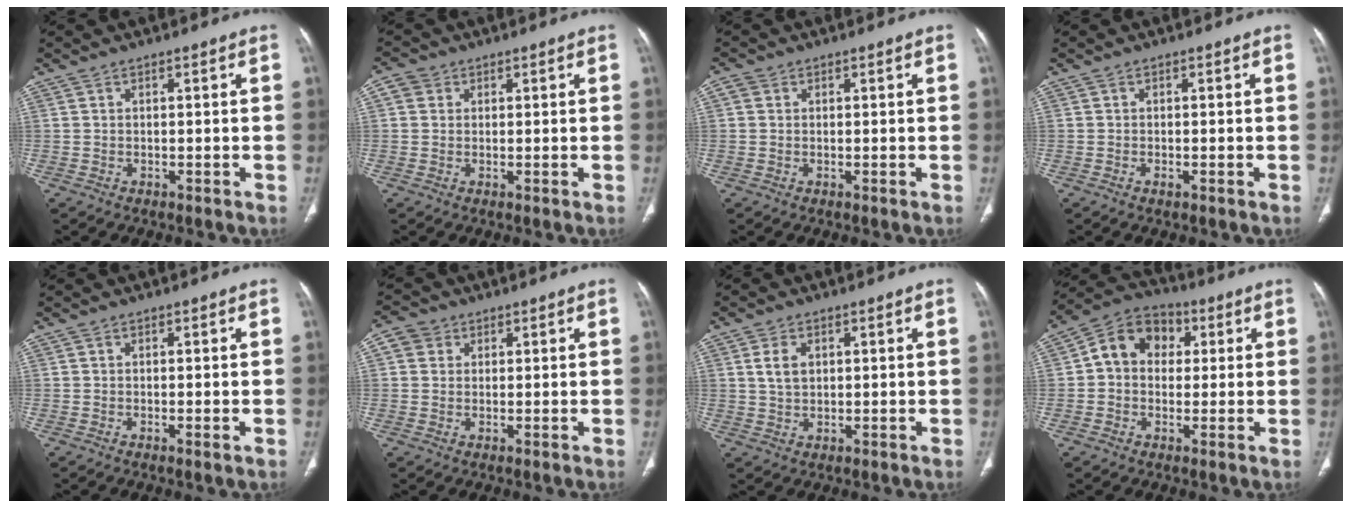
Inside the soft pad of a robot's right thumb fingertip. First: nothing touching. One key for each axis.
{"total": 2.9, "fx": 0.9, "fy": 2.6, "fz": 0.9, "tx": -0.007, "ty": 0.004, "tz": 0.014}
{"total": 1.6, "fx": 0.5, "fy": 1.4, "fz": 0.6, "tx": -0.006, "ty": 0.004, "tz": 0.005}
{"total": 0.7, "fx": -0.3, "fy": 0.1, "fz": 0.6, "tx": -0.012, "ty": -0.001, "tz": -0.007}
{"total": 1.0, "fx": -0.2, "fy": 0.0, "fz": 0.9, "tx": -0.020, "ty": -0.004, "tz": -0.004}
{"total": 3.7, "fx": 1.2, "fy": 3.4, "fz": 1.1, "tx": -0.008, "ty": 0.004, "tz": 0.020}
{"total": 3.9, "fx": 1.1, "fy": 2.6, "fz": 2.7, "tx": -0.042, "ty": -0.003, "tz": 0.023}
{"total": 10.3, "fx": 1.8, "fy": 8.3, "fz": 5.8, "tx": -0.068, "ty": 0.022, "tz": 0.015}